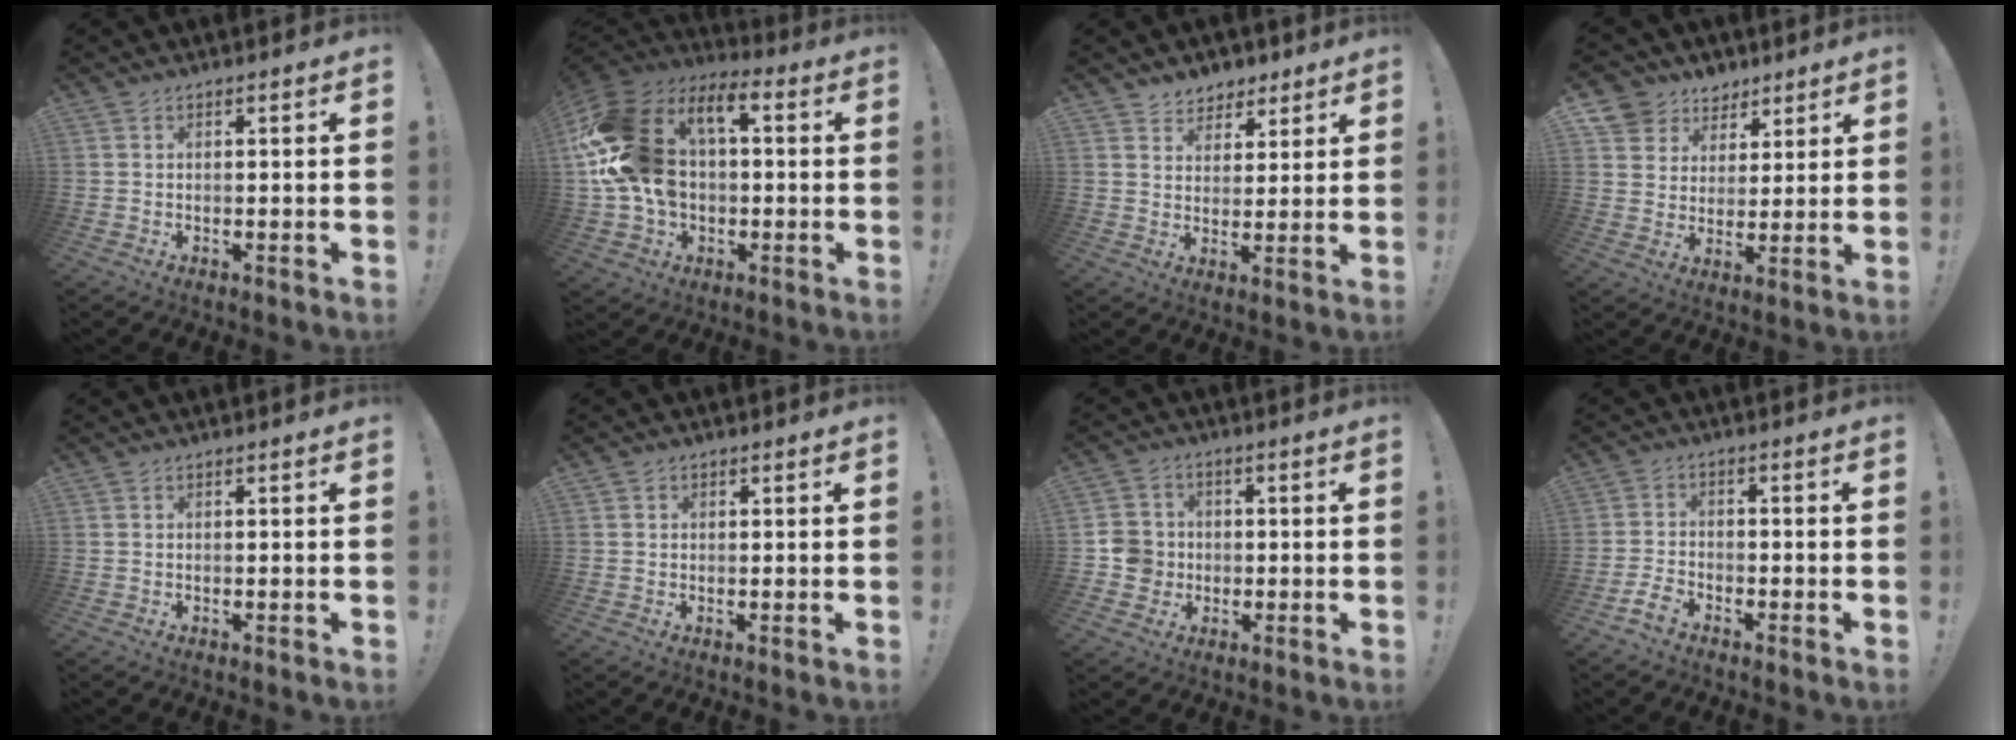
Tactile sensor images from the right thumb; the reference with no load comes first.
{"total": 20.7, "force": [4.1, 14.5, 14.2], "torque": [-0.275, -0.007, 0.077]}
{"total": 6.3, "force": [4.3, 4.6, 0.3], "torque": [-0.002, -0.035, 0.085]}
{"total": 8.9, "force": [5.4, 7.0, 1.1], "torque": [-0.026, -0.039, 0.110]}
{"total": 0.0}
{"total": 0.6, "force": [0.3, 0.6, 0.1], "torque": [0.005, -0.001, 0.003]}
{"total": 7.4, "force": [-1.2, 7.0, 2.1], "torque": [-0.043, 0.011, -0.021]}
{"total": 5.0, "force": [-3.8, 2.1, 2.5], "torque": [-0.056, 0.007, -0.070]}